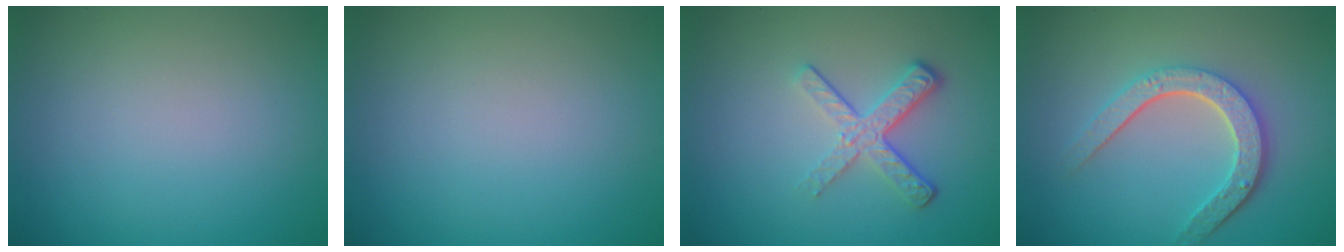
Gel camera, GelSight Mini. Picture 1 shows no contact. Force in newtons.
{"total": 0.0}
{"total": 3.7, "press": 2.6, "slide": 2.6}
{"total": 4.7, "press": 3.6, "slide": 3.1}